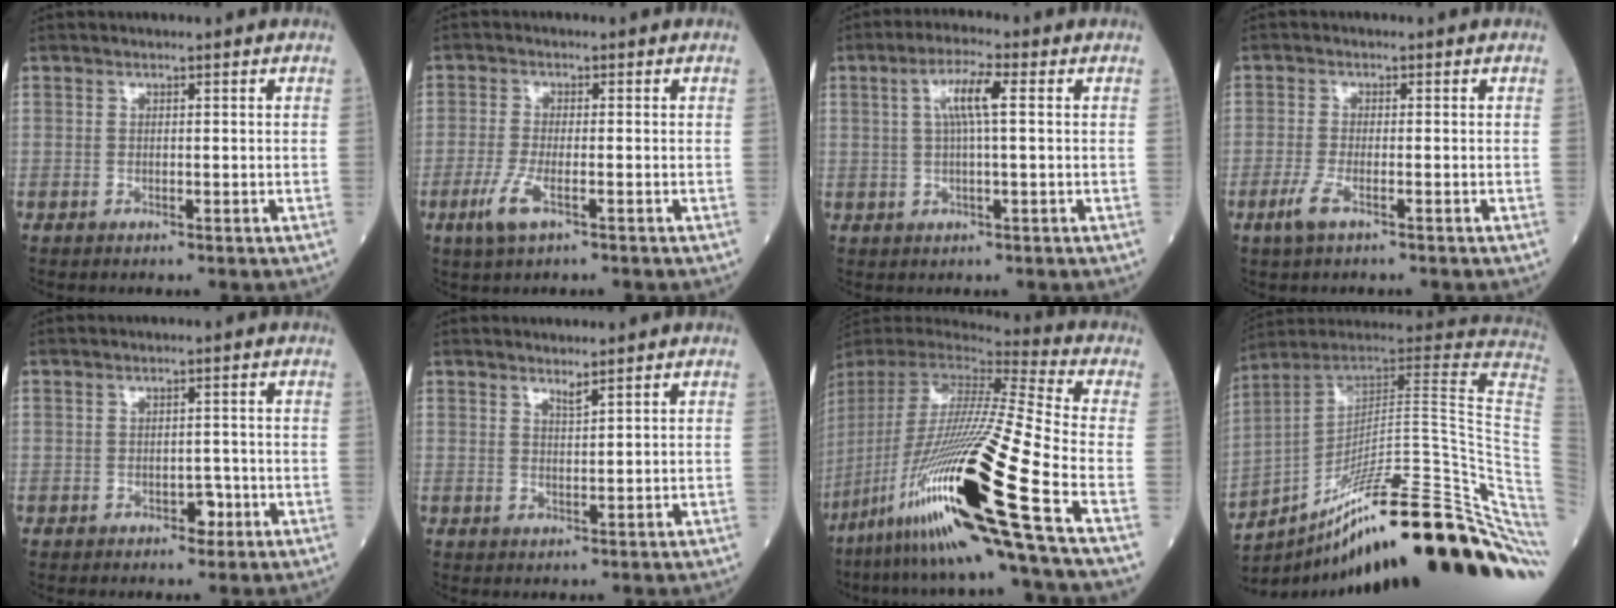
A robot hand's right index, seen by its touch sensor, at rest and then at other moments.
{"total": 4.4, "force": [-2.2, 0.8, 3.7], "torque": [-0.089, -0.010, -0.045]}
{"total": 5.6, "force": [1.3, 0.4, 5.4], "torque": [-0.104, 0.011, 0.023]}
{"total": 2.9, "force": [-1.7, 0.4, 2.3], "torque": [-0.060, -0.007, -0.038]}
{"total": 2.0, "force": [-0.8, 1.3, 1.3], "torque": [-0.014, 0.004, -0.008]}
{"total": 1.5, "force": [1.3, -0.2, 0.7], "torque": [-0.013, -0.011, 0.025]}
{"total": 30.4, "force": [-14.2, -0.3, 26.9], "torque": [-0.525, -0.063, -0.268]}
{"total": 31.2, "force": [-19.7, 2.3, 24.1], "torque": [-0.221, 0.026, -0.296]}